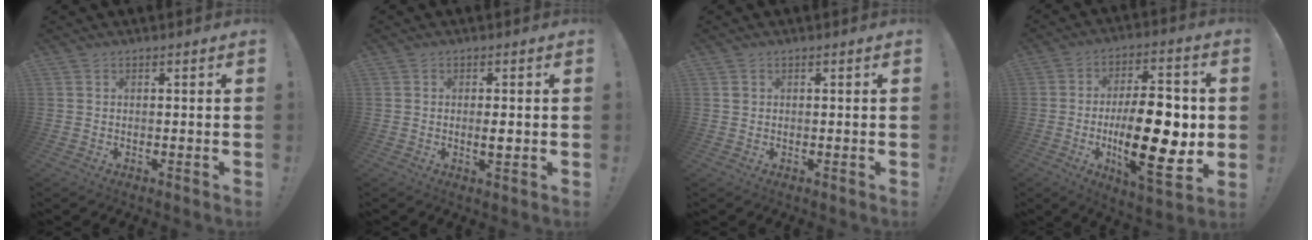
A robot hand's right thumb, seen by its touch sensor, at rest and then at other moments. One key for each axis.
{"total": 2.6, "fx": -0.2, "fy": 0.6, "fz": 2.5, "tx": -0.027, "ty": -0.006, "tz": -0.007}
{"total": 0.7, "fx": 0.3, "fy": 0.6, "fz": 0.1, "tx": 0.006, "ty": 0.000, "tz": 0.003}
{"total": 23.5, "fx": -2.7, "fy": 9.5, "fz": 21.3, "tx": -0.354, "ty": 0.000, "tz": -0.043}